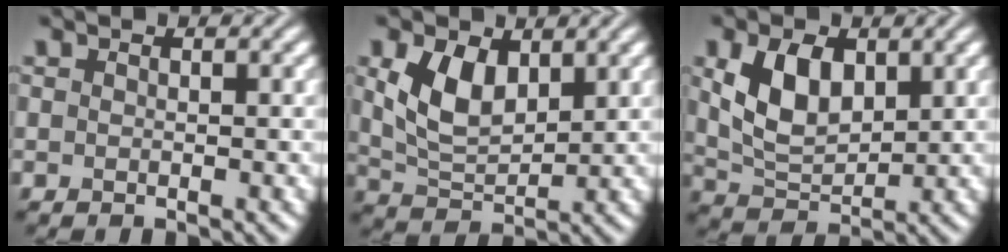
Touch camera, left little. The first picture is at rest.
{"total": 5.2, "force": [1.9, 3.0, 3.8], "torque": [-0.089, -0.003, 0.040]}
{"total": 5.6, "force": [1.7, 3.3, 4.2], "torque": [-0.092, -0.001, 0.035]}